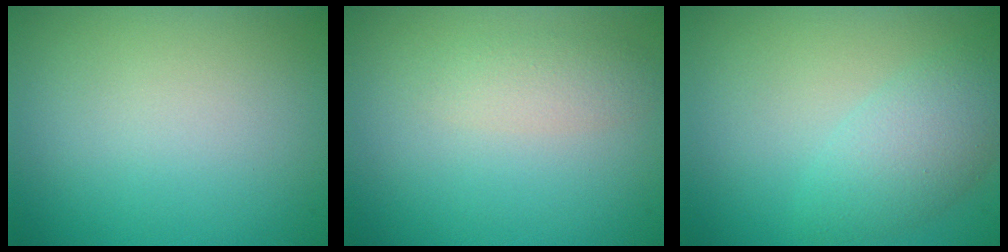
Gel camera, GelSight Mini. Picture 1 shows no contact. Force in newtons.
{"total": 1.8, "press": 1.8, "slide": 0.0}
{"total": 3.8, "press": 3.8, "slide": 0.2}